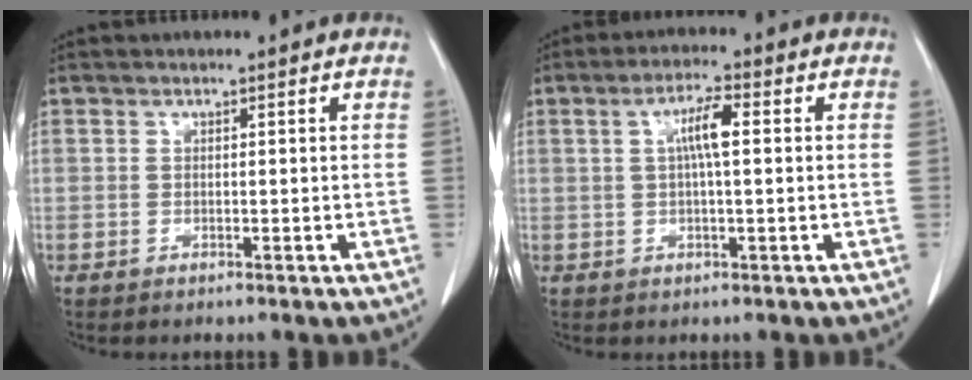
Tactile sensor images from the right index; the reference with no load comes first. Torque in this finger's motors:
{"motor_torque": [0.41, -0.02, 0.18, 0.07]}